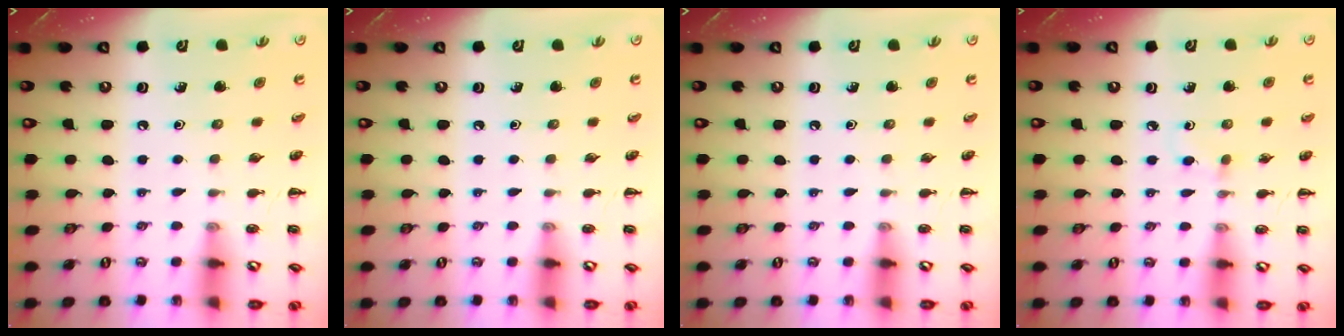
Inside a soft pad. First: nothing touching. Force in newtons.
{"total": 0.0}
{"total": 0.0}
{"total": 3.9, "press": 3.5, "slide": 1.5}